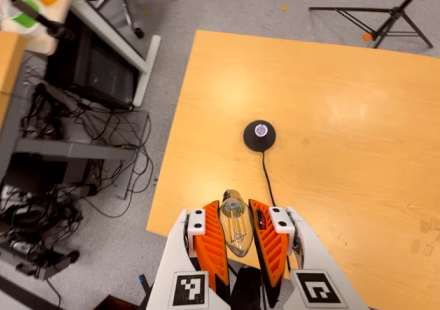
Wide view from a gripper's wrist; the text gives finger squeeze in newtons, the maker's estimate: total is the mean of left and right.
{"total": 22.4, "left": 24.9, "right": 19.8}